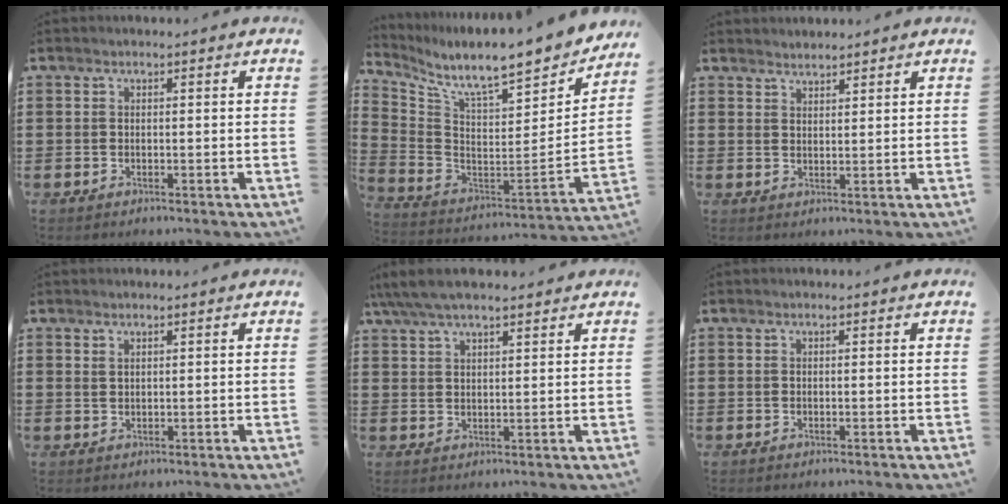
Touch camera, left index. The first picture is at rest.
{"total": 8.5, "force": [7.6, 0.6, 3.9], "torque": [-0.097, -0.077, 0.119]}
{"total": 1.9, "force": [1.9, 0.2, -0.3], "torque": [0.001, -0.001, 0.038]}
{"total": 1.0, "force": [0.8, 0.3, 0.4], "torque": [-0.009, 0.002, 0.016]}
{"total": 5.3, "force": [4.4, 1.3, 2.8], "torque": [-0.066, -0.001, 0.080]}
{"total": 0.0}